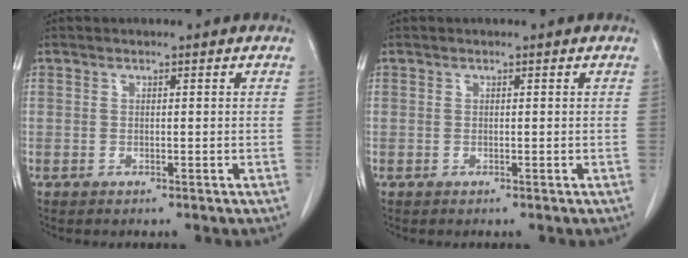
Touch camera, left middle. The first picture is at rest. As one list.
[{"total": 0.0}]